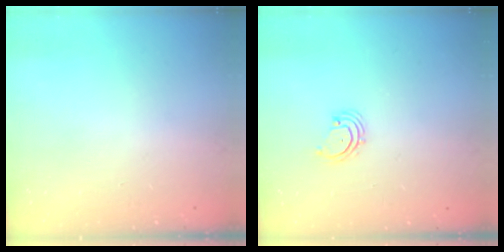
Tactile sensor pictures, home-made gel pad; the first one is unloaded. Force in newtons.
{"total": 2.3, "press": 2.3, "slide": 0.5}